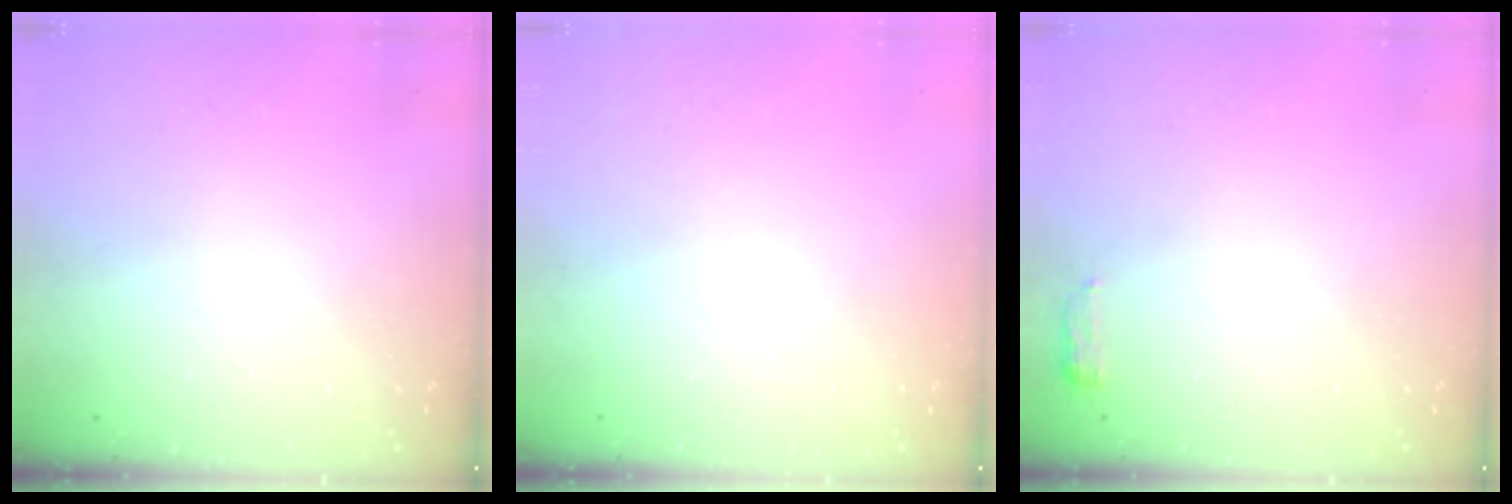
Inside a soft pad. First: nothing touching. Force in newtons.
{"total": 0.0}
{"total": 3.3, "press": 3.2, "slide": 1.0}